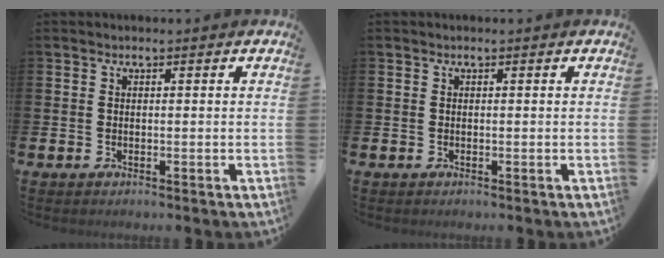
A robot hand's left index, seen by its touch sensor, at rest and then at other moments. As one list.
[{"total": 0.0}]